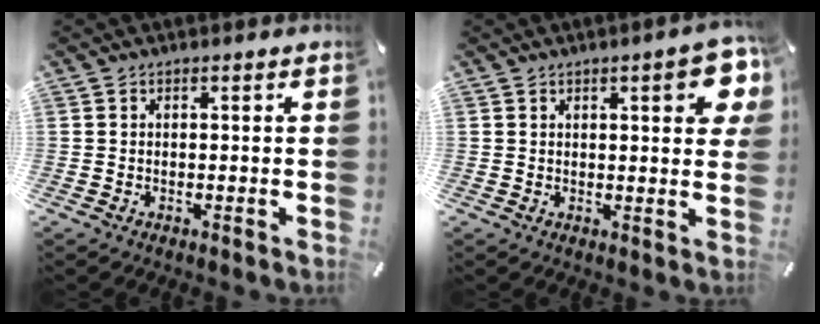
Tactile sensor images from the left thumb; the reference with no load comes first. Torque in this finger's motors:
{"motor_torque": [1.62, 1.73, 0.66, -0.68, 0.13]}